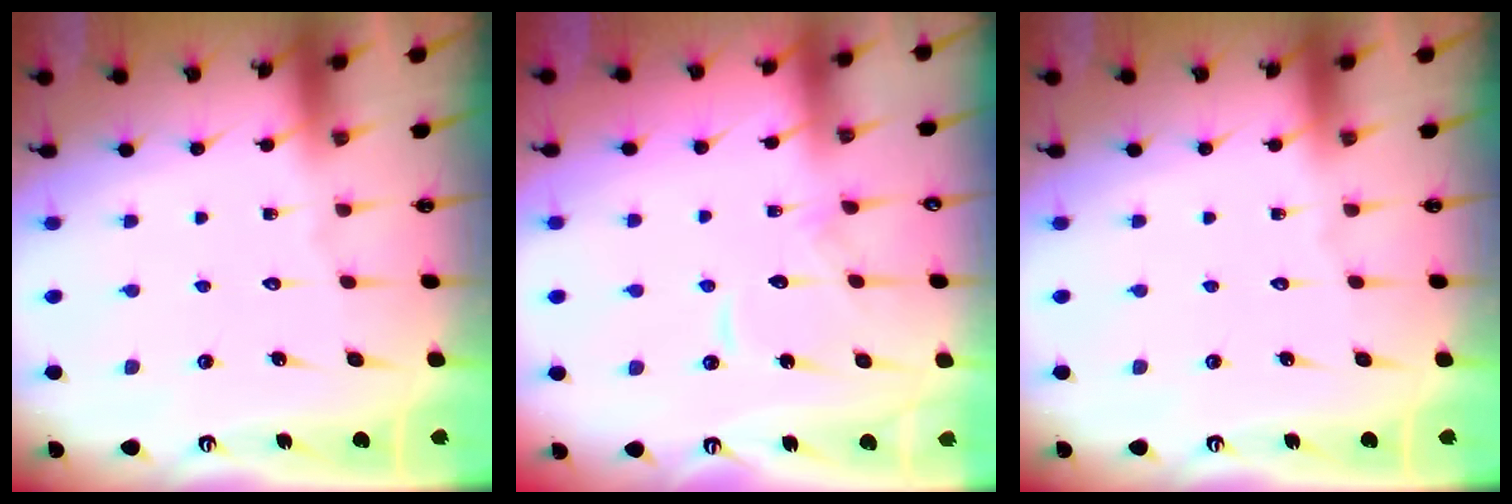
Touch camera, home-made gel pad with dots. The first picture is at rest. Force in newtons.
{"total": 10.3, "press": 10.2, "slide": 0.7}
{"total": 0.0}